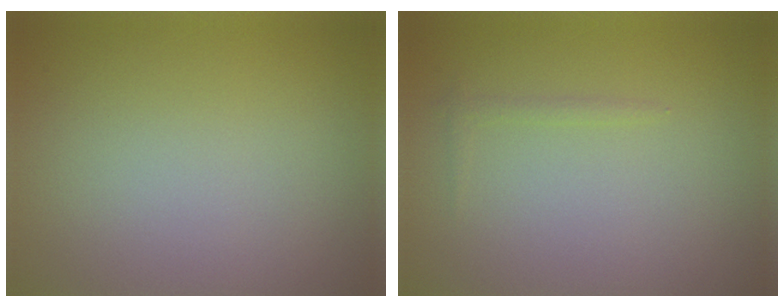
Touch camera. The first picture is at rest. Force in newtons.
{"total": 0.6, "press": 0.6, "slide": 0.1}